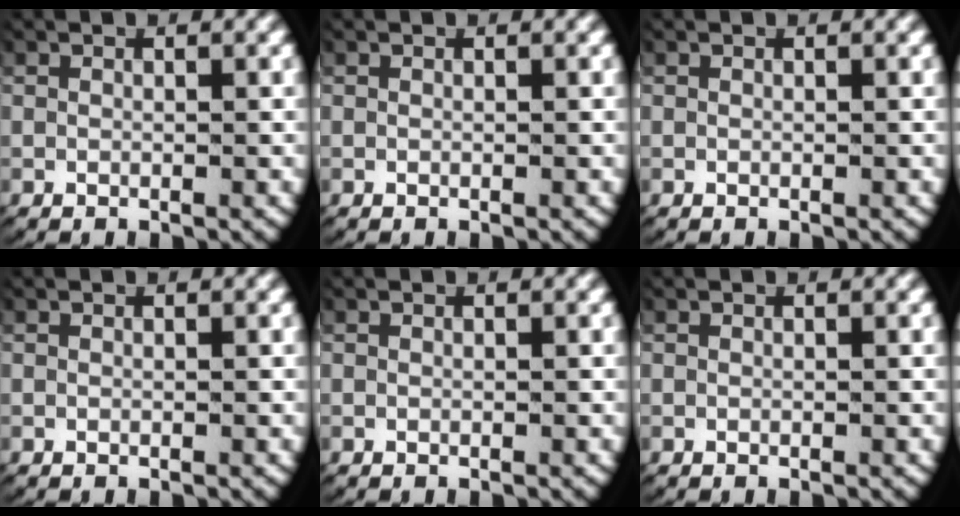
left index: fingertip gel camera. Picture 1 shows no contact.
{"total": 0.0}
{"total": 0.0}
{"total": 0.0}
{"total": 0.0}
{"total": 0.0}